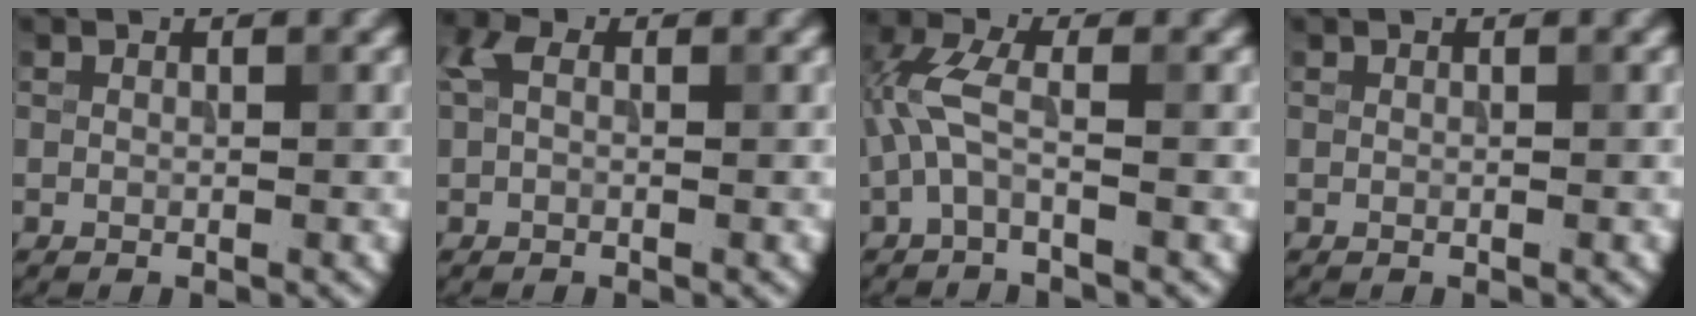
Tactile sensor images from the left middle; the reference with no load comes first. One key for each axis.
{"total": 2.0, "fx": 0.3, "fy": 1.3, "fz": 1.5, "tx": -0.032, "ty": 0.009, "tz": -0.003}
{"total": 3.8, "fx": -0.6, "fy": 1.4, "fz": 3.5, "tx": -0.093, "ty": 0.014, "tz": -0.025}
{"total": 0.0}